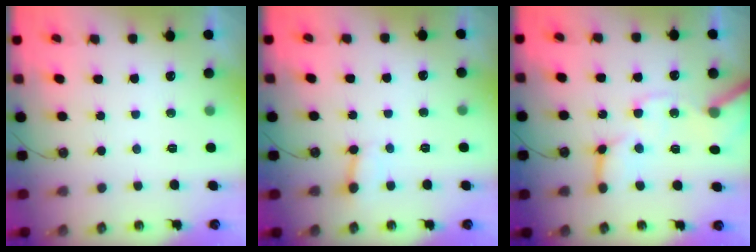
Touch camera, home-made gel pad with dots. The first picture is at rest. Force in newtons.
{"total": 3.0, "press": 2.9, "slide": 0.4}
{"total": 13.1, "press": 13.0, "slide": 1.7}